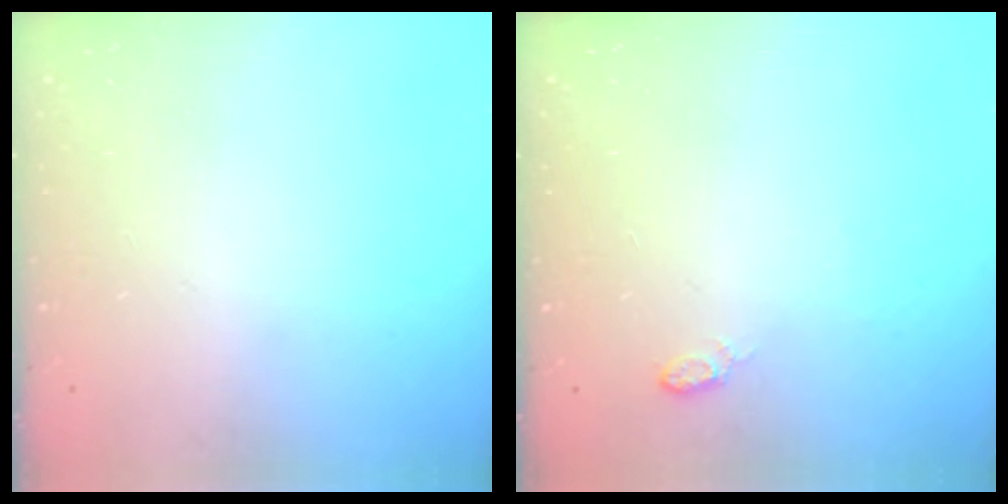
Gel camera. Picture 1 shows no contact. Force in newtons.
{"total": 5.4, "press": 5.4, "slide": 0.7}